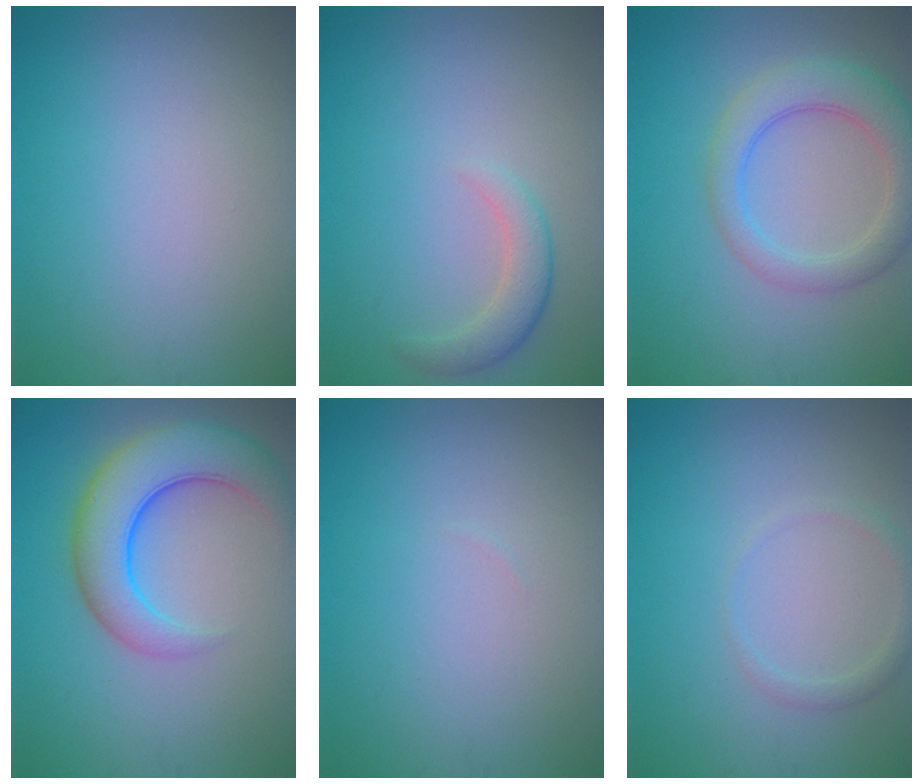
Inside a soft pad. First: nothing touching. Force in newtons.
{"total": 2.5, "press": 2.5, "slide": 0.3}
{"total": 4.9, "press": 4.9, "slide": 0.4}
{"total": 7.3, "press": 7.3, "slide": 0.4}
{"total": 0.0}
{"total": 1.3, "press": 1.3, "slide": 0.0}